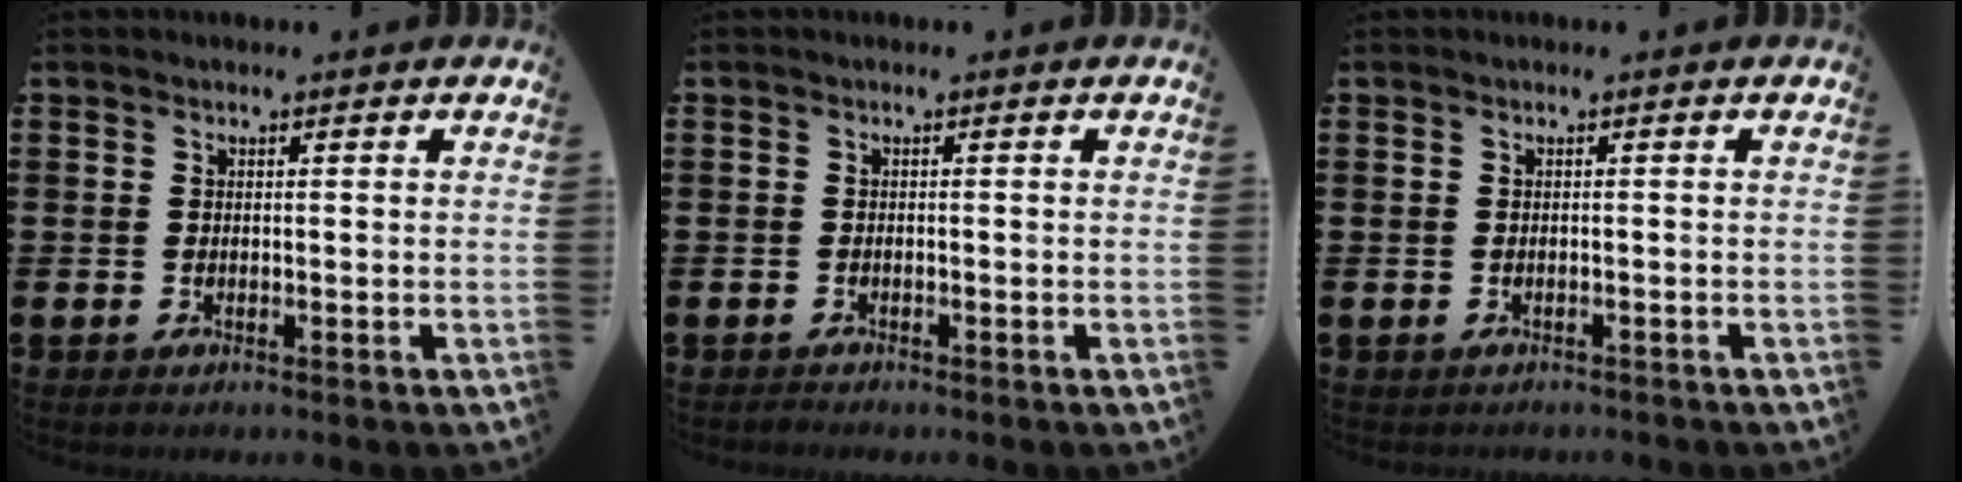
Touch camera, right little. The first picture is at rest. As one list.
[{"total": 0.6, "force": [-0.6, 0.2, 0.1], "torque": [-0.004, -0.001, -0.013]}, {"total": 0.5, "force": [-0.4, -0.1, -0.3], "torque": [0.006, -0.004, -0.007]}]